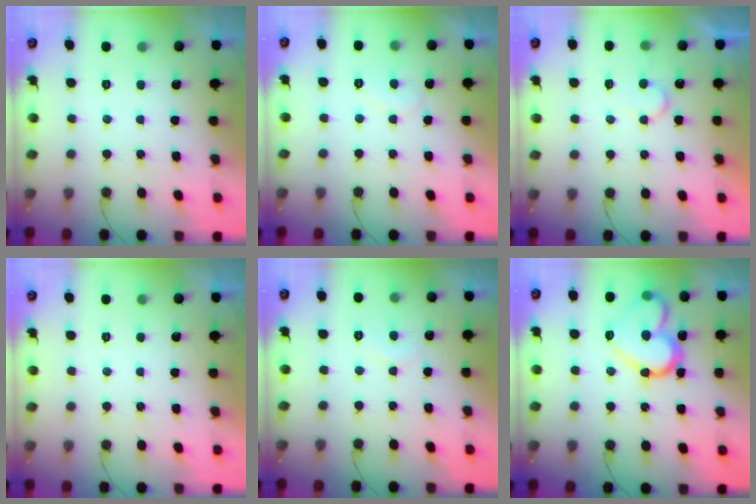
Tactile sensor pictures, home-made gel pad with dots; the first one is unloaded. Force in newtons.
{"total": 5.2, "press": 5.2, "slide": 0.4}
{"total": 5.4, "press": 5.4, "slide": 0.3}
{"total": 1.9, "press": 1.9, "slide": 0.1}
{"total": 4.8, "press": 4.8, "slide": 0.5}
{"total": 17.5, "press": 17.4, "slide": 1.4}